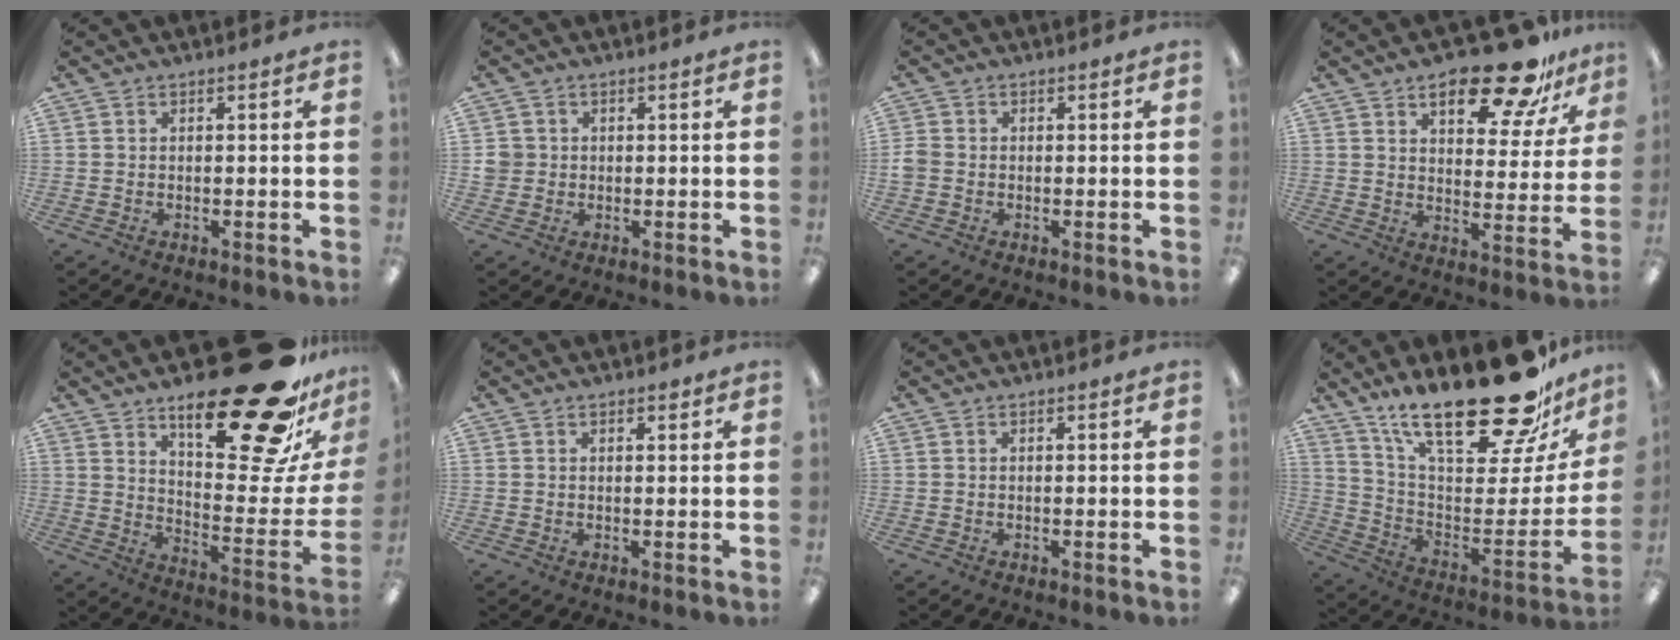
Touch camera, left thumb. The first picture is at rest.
{"total": 3.0, "force": [0.3, 3.0, 0.5], "torque": [-0.014, 0.006, 0.005]}
{"total": 2.3, "force": [-0.4, 2.0, 1.1], "torque": [-0.018, 0.005, -0.007]}
{"total": 17.7, "force": [12.1, 6.8, 11.0], "torque": [-0.147, -0.069, 0.196]}
{"total": 29.2, "force": [19.2, 9.8, 19.6], "torque": [-0.255, -0.131, 0.309]}
{"total": 1.0, "force": [0.7, 0.4, 0.5], "torque": [-0.003, -0.003, 0.012]}
{"total": 0.0}
{"total": 27.7, "force": [20.7, 9.0, 16.1], "torque": [-0.235, -0.146, 0.348]}